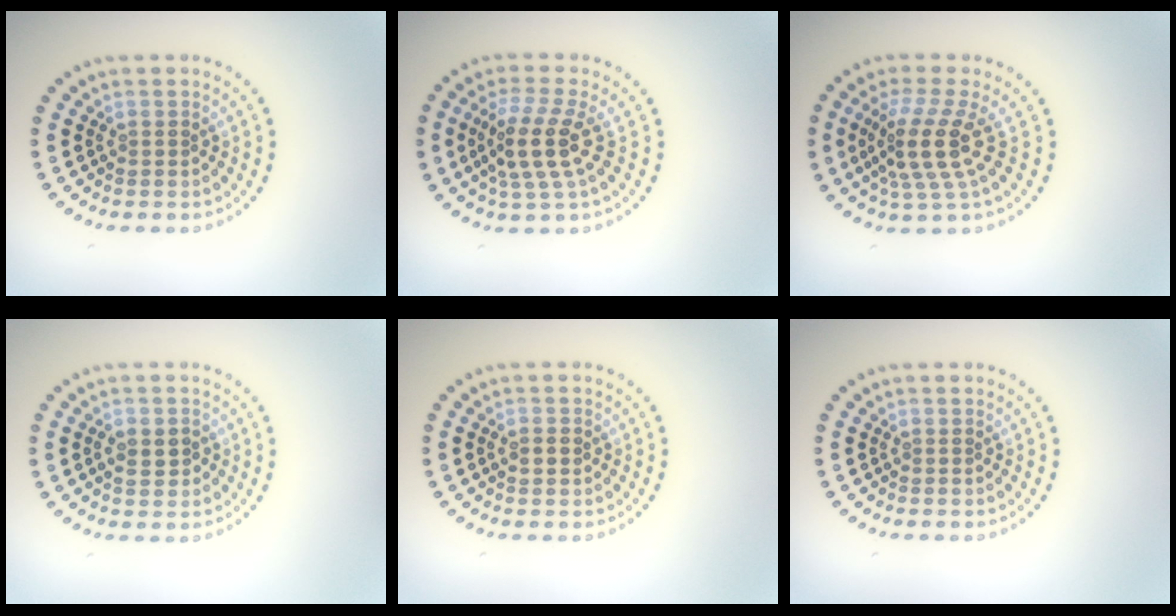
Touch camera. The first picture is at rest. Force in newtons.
{"total": 4.0, "press": 3.5, "slide": 2.0}
{"total": 4.4, "press": 3.3, "slide": 2.9}
{"total": 2.2, "press": 2.2, "slide": 0.1}
{"total": 1.6, "press": 1.6, "slide": 0.1}
{"total": 0.0}